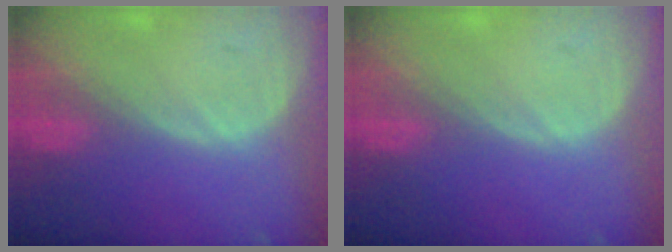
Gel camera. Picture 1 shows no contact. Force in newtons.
{"total": 0.0}